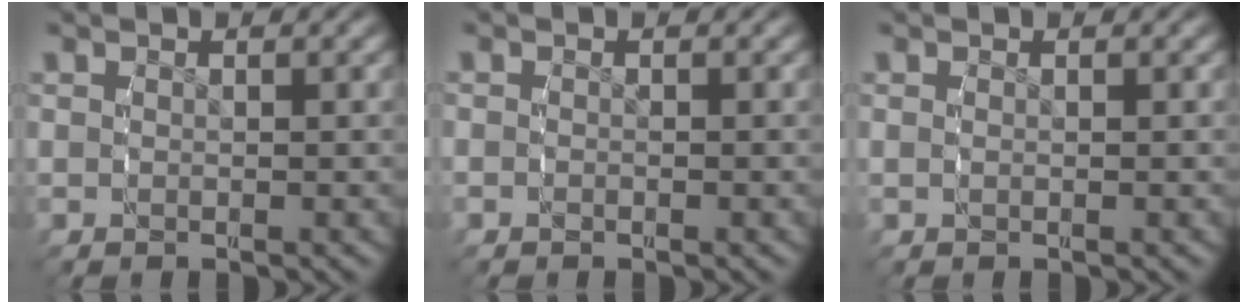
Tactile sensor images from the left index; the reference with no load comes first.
{"total": 0.7, "force": [-0.5, 0.4, 0.3], "torque": [-0.008, -0.004, -0.008]}
{"total": 0.0}